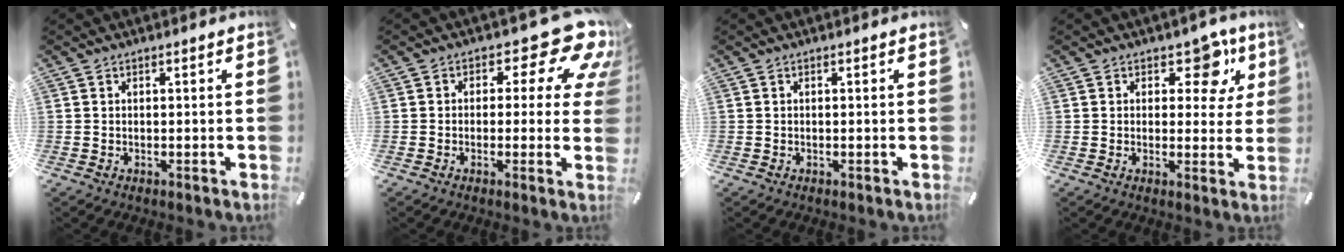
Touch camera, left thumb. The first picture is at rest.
{"total": 13.7, "force": [6.1, 6.4, 10.5], "torque": [-0.132, -0.038, 0.099]}
{"total": 0.0}
{"total": 10.0, "force": [4.8, 5.9, 6.4], "torque": [-0.058, -0.030, 0.076]}